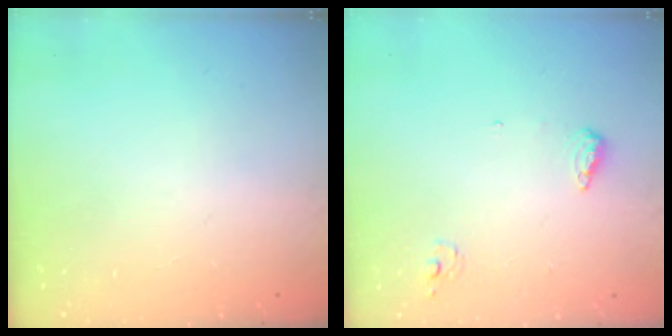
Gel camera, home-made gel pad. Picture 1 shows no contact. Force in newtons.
{"total": 6.3, "press": 6.1, "slide": 1.6}